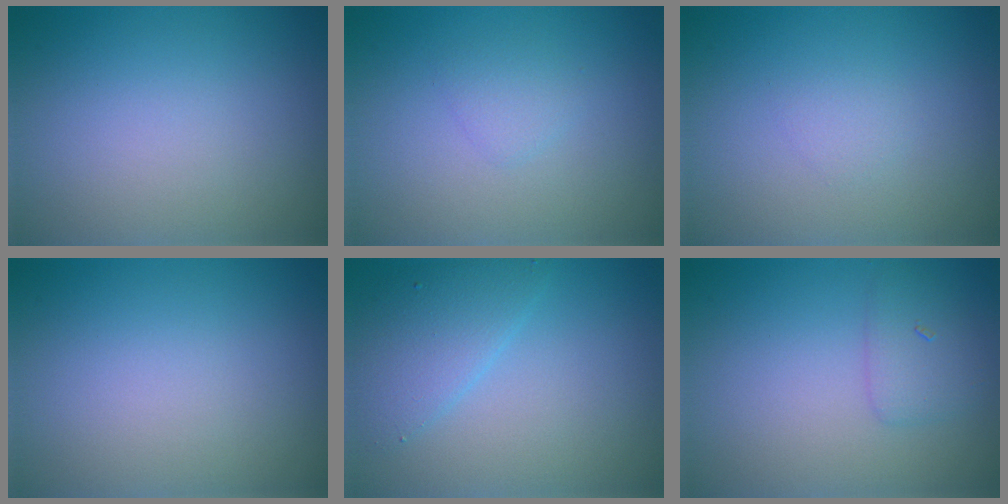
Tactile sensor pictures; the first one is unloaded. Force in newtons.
{"total": 1.1, "press": 1.1, "slide": 0.0}
{"total": 0.8, "press": 0.8, "slide": 0.1}
{"total": 0.0}
{"total": 3.1, "press": 3.1, "slide": 0.3}
{"total": 1.8, "press": 1.8, "slide": 0.1}